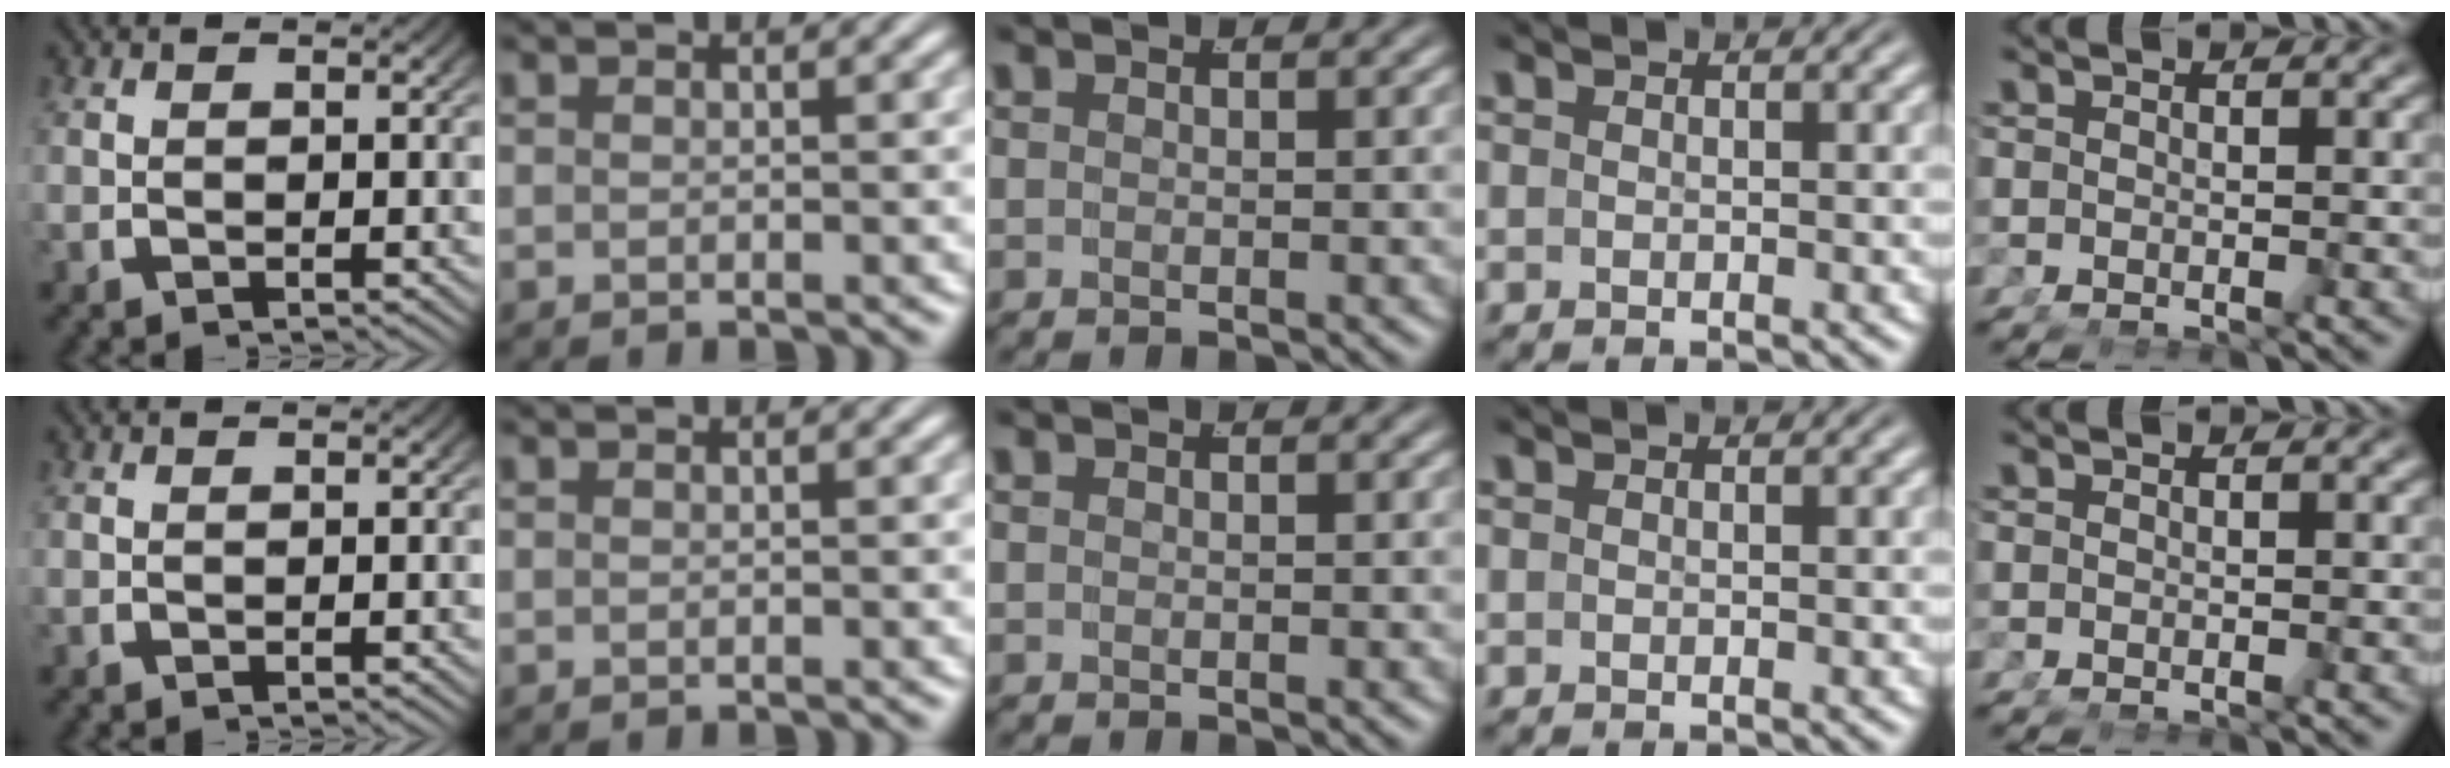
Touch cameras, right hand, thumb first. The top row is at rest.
{}